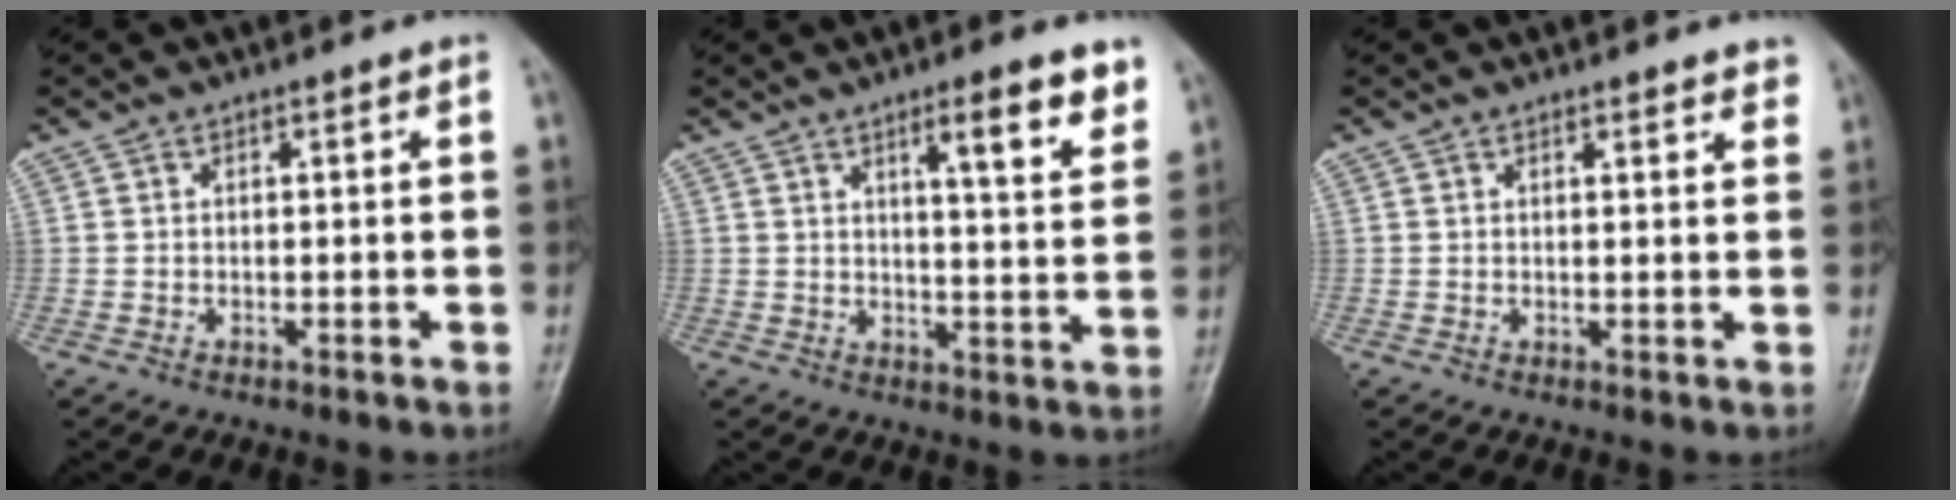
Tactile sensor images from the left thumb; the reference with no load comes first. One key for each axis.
{"total": 8.7, "fx": 5.3, "fy": 1.5, "fz": 6.7, "tx": -0.084, "ty": -0.033, "tz": 0.075}
{"total": 2.9, "fx": 2.6, "fy": 0.8, "fz": 1.1, "tx": 0.004, "ty": -0.008, "tz": 0.023}